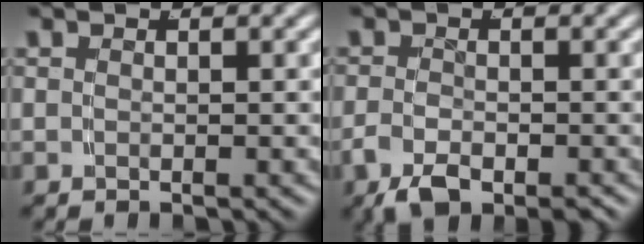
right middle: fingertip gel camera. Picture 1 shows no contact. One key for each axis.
{"total": 3.5, "fx": -2.2, "fy": 1.5, "fz": 2.3, "tx": -0.048, "ty": -0.019, "tz": -0.029}